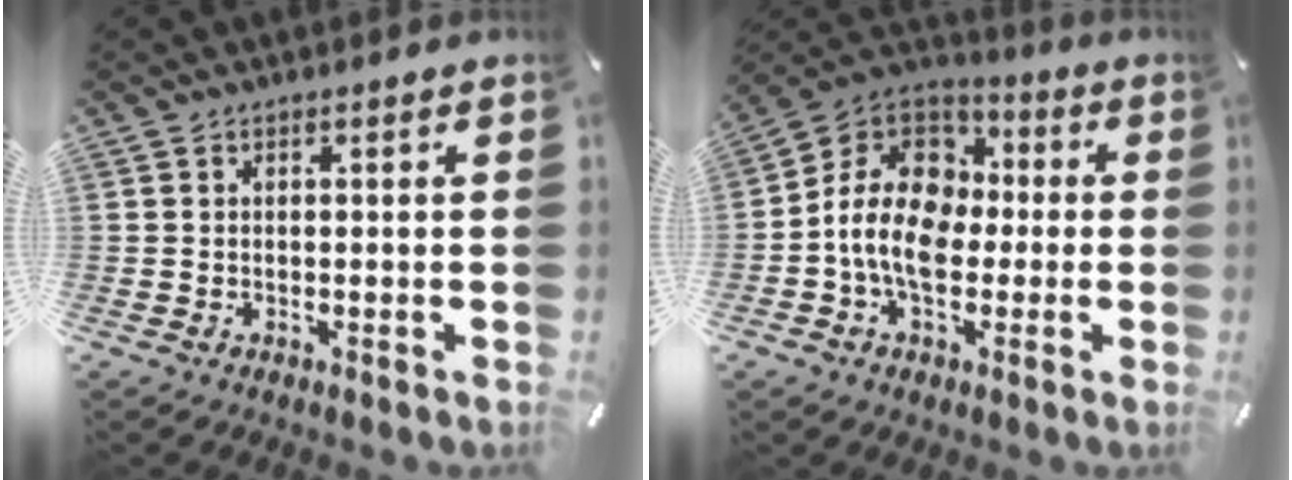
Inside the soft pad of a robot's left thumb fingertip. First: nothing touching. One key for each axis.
{"total": 13.9, "fx": -2.9, "fy": 10.7, "fz": 8.5, "tx": -0.188, "ty": 0.022, "tz": -0.056}